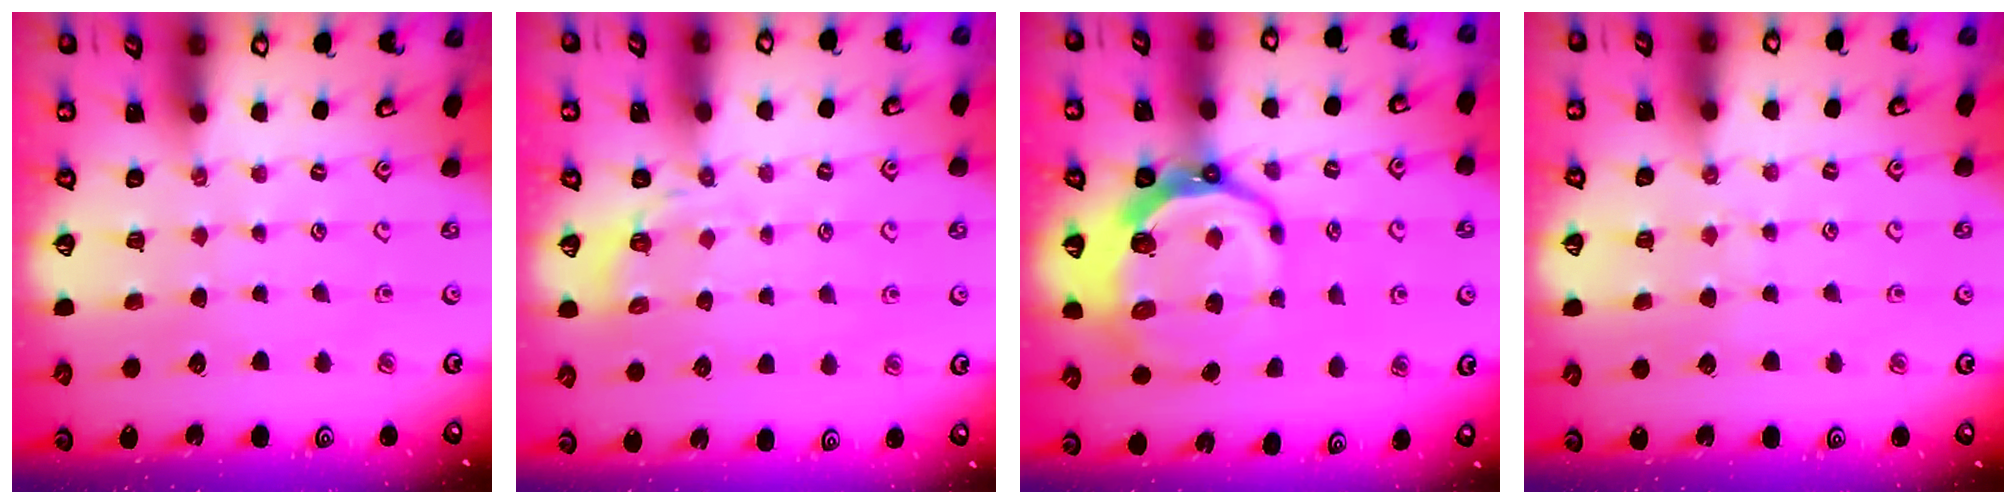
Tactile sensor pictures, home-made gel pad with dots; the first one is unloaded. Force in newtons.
{"total": 3.1, "press": 2.1, "slide": 2.3}
{"total": 12.3, "press": 11.3, "slide": 4.8}
{"total": 4.6, "press": 4.6, "slide": 0.4}